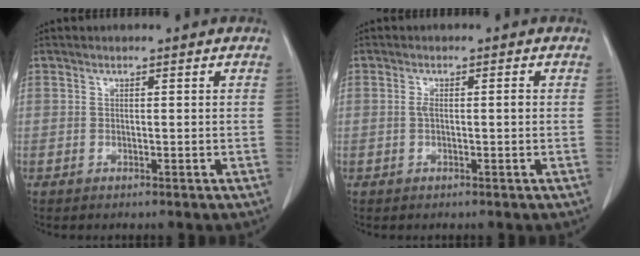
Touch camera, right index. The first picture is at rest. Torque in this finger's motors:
{"motor_torque": [0.13, -0.02, 0.06, 0.01]}